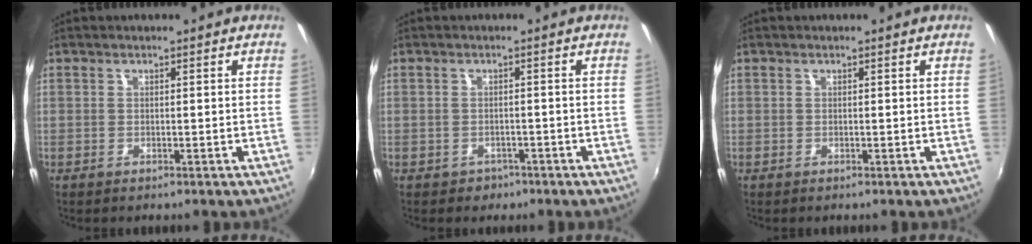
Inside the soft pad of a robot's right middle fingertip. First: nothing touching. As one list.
[{"total": 2.5, "force": [-1.5, 2.0, 0.4], "torque": [-0.013, -0.002, -0.019]}, {"total": 0.0}]